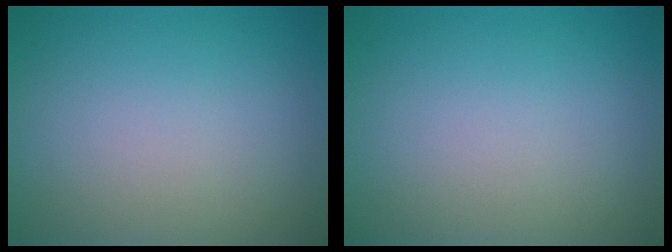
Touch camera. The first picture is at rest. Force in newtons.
{"total": 0.0}